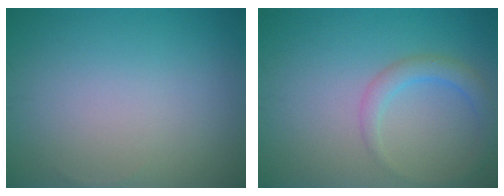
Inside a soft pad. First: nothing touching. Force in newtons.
{"total": 2.4, "press": 2.4, "slide": 0.1}